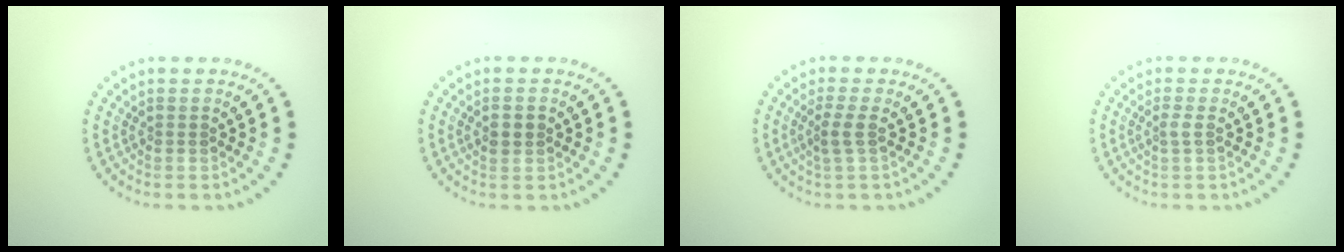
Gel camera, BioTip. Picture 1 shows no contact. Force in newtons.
{"total": 1.3, "press": 1.3, "slide": 0.1}
{"total": 1.6, "press": 1.3, "slide": 0.9}
{"total": 0.9, "press": 0.6, "slide": 0.6}